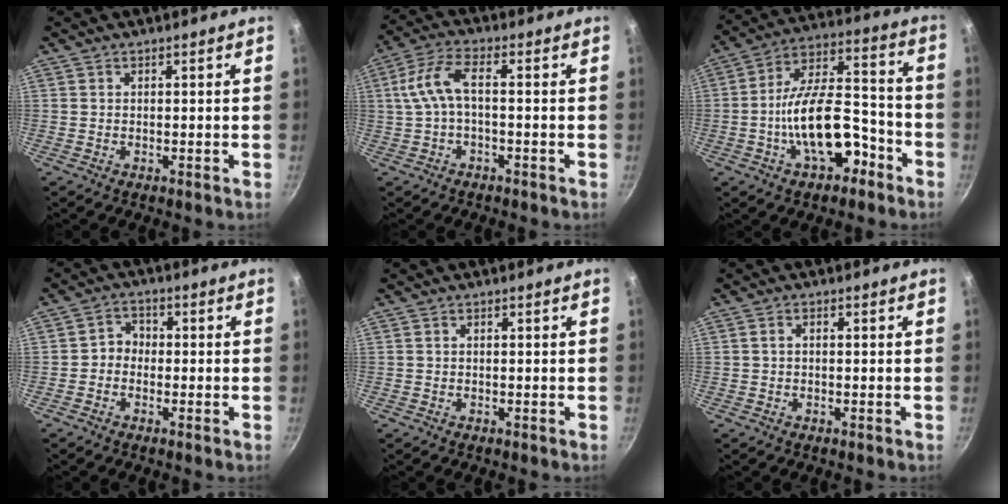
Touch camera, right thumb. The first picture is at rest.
{"total": 6.9, "force": [-0.8, 2.7, 6.3], "torque": [-0.146, 0.027, -0.020]}
{"total": 16.9, "force": [-6.5, 8.5, 13.0], "torque": [-0.181, 0.070, -0.107]}
{"total": 3.2, "force": [-0.9, 2.8, 1.4], "torque": [-0.005, 0.018, -0.026]}
{"total": 0.0}
{"total": 1.2, "force": [-0.1, 0.7, 1.0], "torque": [-0.022, 0.010, -0.002]}